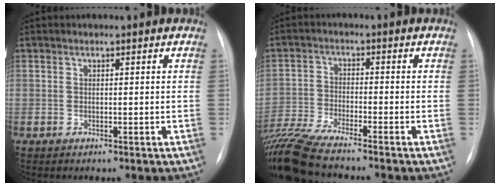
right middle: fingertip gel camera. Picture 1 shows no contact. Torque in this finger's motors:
{"motor_torque": [0.99, -1.15, 0.48, 0.21]}